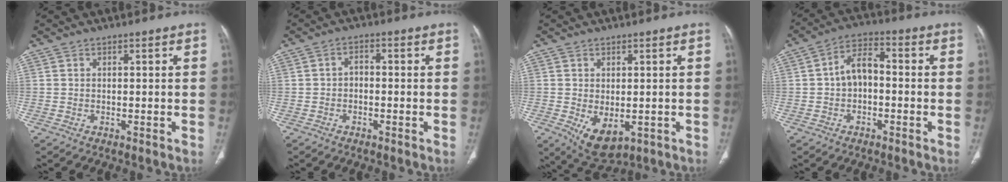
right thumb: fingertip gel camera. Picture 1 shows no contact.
{"total": 2.1, "force": [-0.6, 1.5, 1.3], "torque": [-0.015, 0.012, -0.015]}
{"total": 7.1, "force": [-1.6, 4.2, 5.6], "torque": [-0.081, -0.008, -0.005]}
{"total": 6.8, "force": [-0.5, 4.5, 5.1], "torque": [-0.078, 0.028, -0.021]}